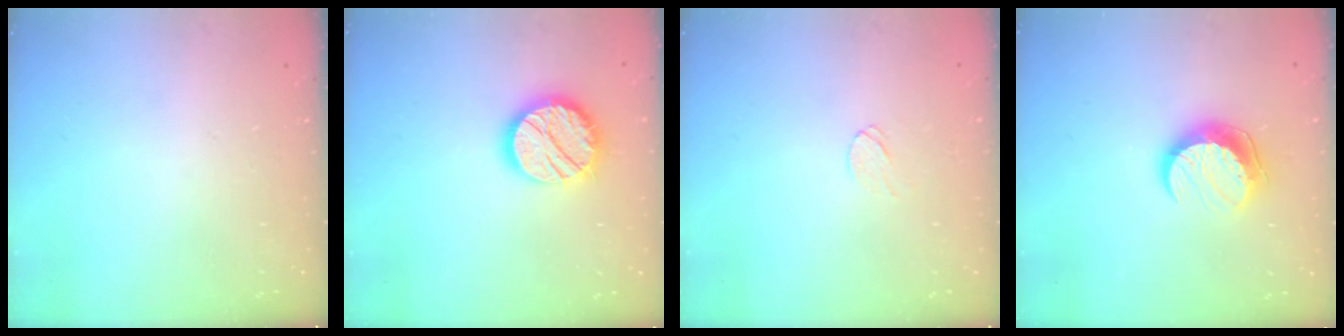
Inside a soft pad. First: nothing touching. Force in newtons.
{"total": 15.4, "press": 15.3, "slide": 1.2}
{"total": 3.4, "press": 3.4, "slide": 0.2}
{"total": 10.3, "press": 10.3, "slide": 0.7}